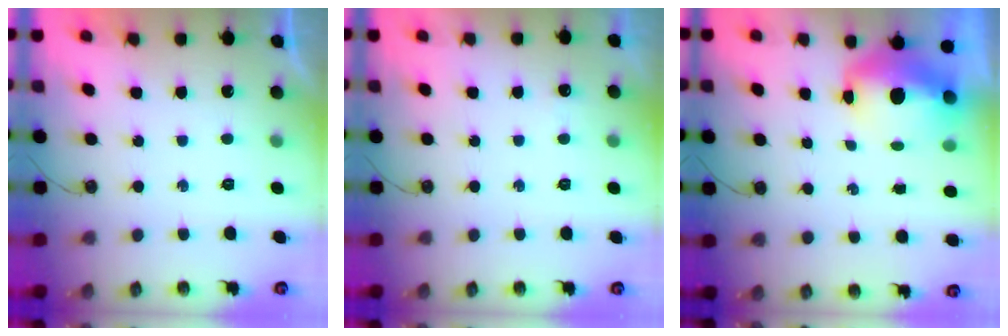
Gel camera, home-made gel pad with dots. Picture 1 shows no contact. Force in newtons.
{"total": 2.9, "press": 2.8, "slide": 0.7}
{"total": 8.9, "press": 8.9, "slide": 0.9}